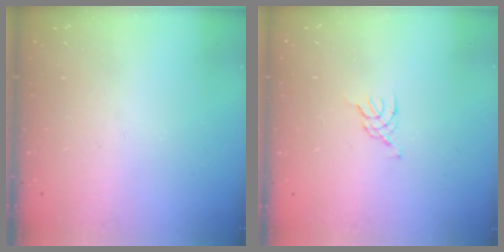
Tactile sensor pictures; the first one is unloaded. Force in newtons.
{"total": 0.8, "press": 0.7, "slide": 0.3}